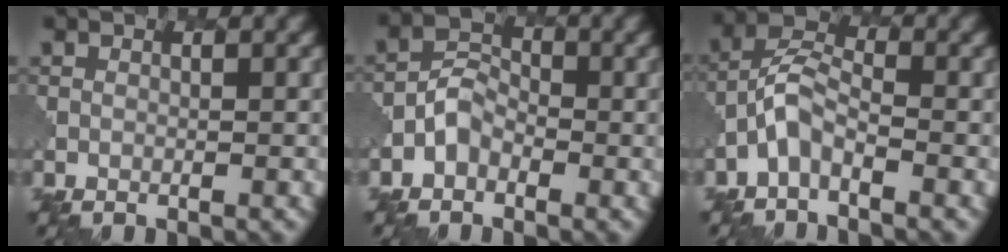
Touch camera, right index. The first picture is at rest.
{"total": 2.1, "force": [-1.0, 1.6, 0.8], "torque": [-0.013, 0.010, -0.026]}
{"total": 2.9, "force": [-1.7, 1.2, 1.9], "torque": [-0.040, 0.012, -0.042]}